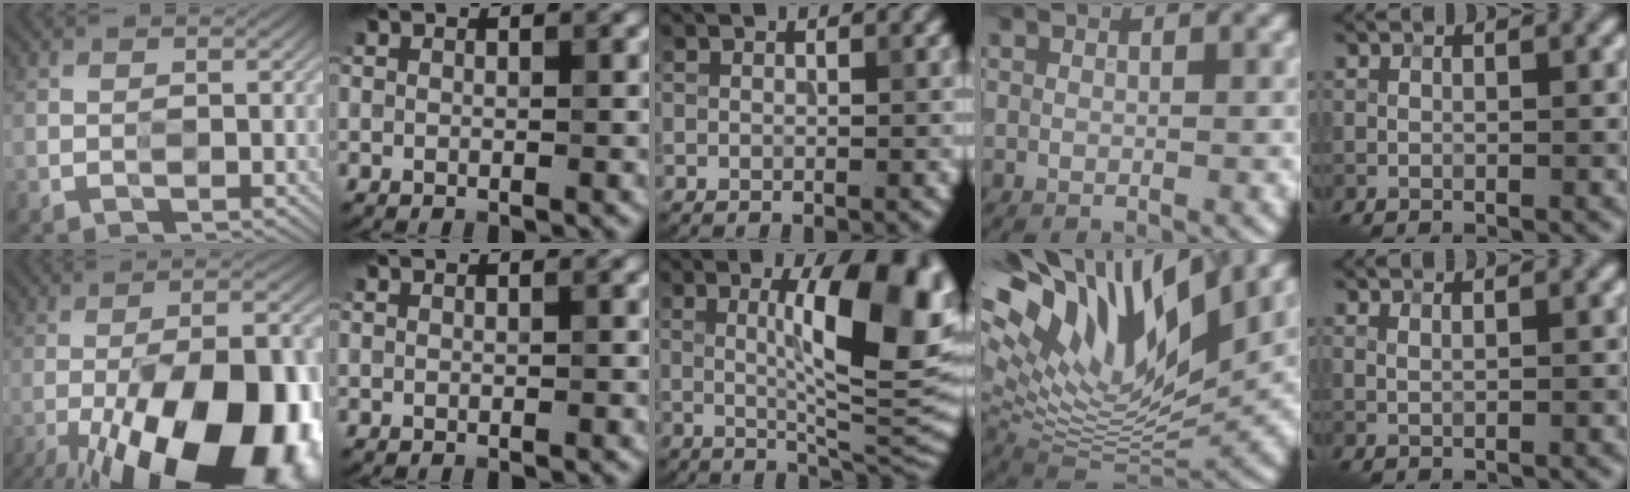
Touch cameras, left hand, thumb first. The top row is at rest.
{"thumb": {"total": 22.5, "force": [-11.2, 8.4, 17.7], "torque": [-0.245, -0.040, -0.163]}, "middle": {"total": 12.0, "force": [2.3, 2.9, 11.4], "torque": [-0.146, 0.002, 0.041]}, "ring": {"total": 16.0, "force": [8.7, 6.4, 11.8], "torque": [-0.234, 0.032, 0.155]}, "little": {"total": 0.8, "force": [0.7, 0.1, 0.4], "torque": [-0.010, -0.002, 0.009]}}